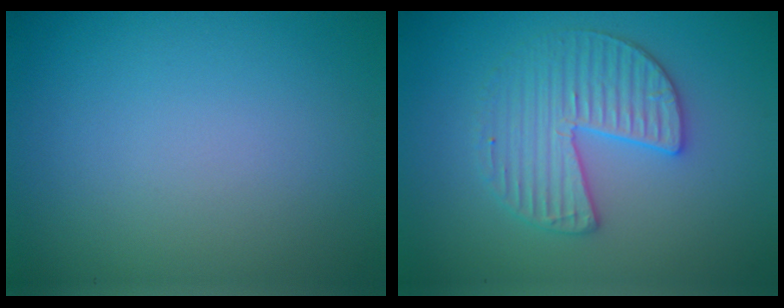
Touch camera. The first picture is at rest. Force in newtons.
{"total": 3.5, "press": 3.4, "slide": 0.6}